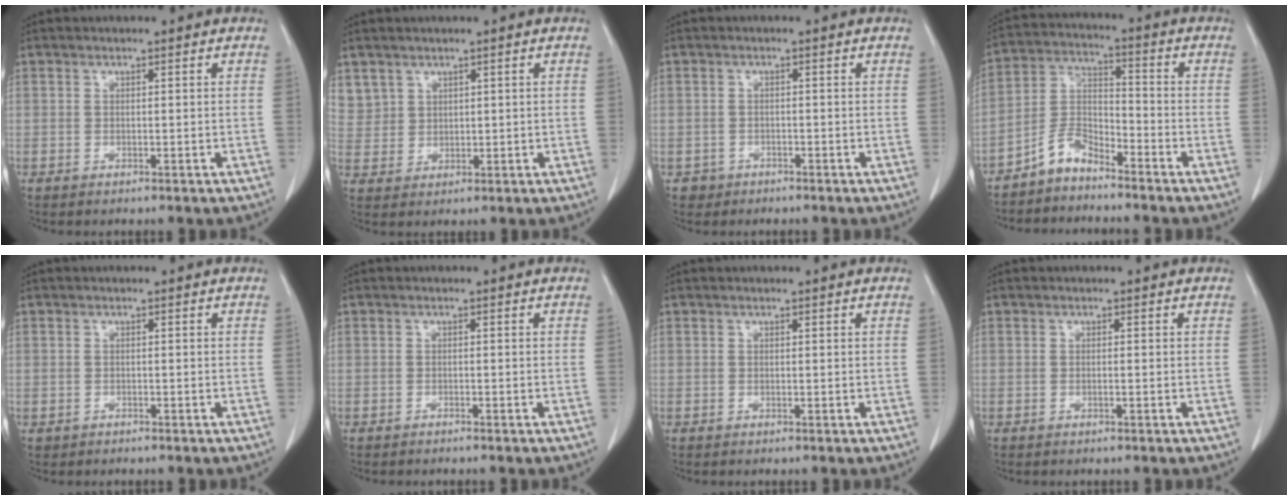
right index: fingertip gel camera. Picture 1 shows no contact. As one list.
[{"total": 5.1, "force": [3.1, 4.1, 0.3], "torque": [0.000, 0.010, 0.071]}, {"total": 1.9, "force": [-1.1, 1.5, -0.3], "torque": [0.001, 0.009, -0.020]}, {"total": 5.8, "force": [-4.9, 2.4, 2.0], "torque": [-0.041, 0.010, -0.101]}, {"total": 0.6, "force": [-0.4, 0.4, 0.0], "torque": [-0.007, 0.003, -0.007]}, {"total": 0.6, "force": [-0.5, 0.0, 0.2], "torque": [-0.007, -0.001, -0.009]}, {"total": 0.0}, {"total": 0.0}]